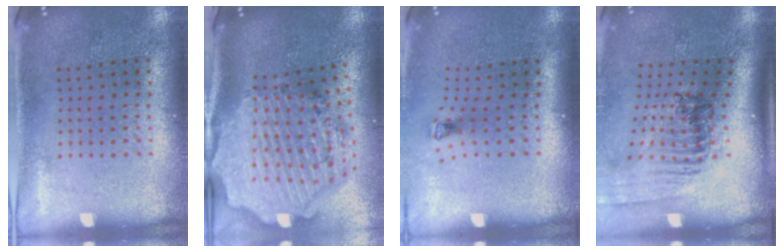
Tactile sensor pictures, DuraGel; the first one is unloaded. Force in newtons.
{"total": 3.7, "press": 3.1, "slide": 2.0}
{"total": 0.7, "press": 0.3, "slide": 0.6}
{"total": 1.7, "press": 1.4, "slide": 1.0}